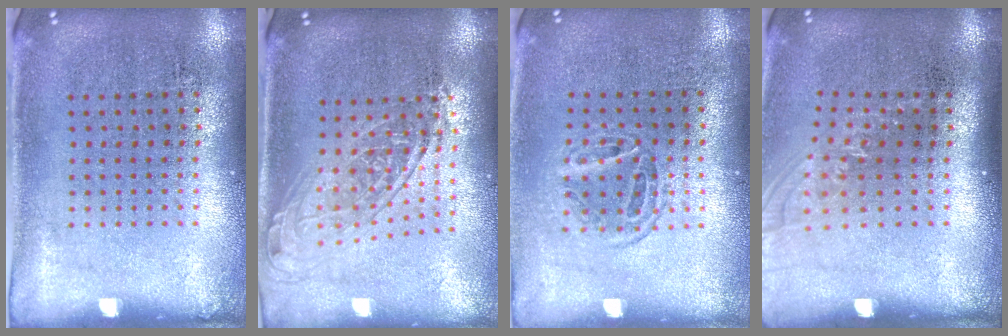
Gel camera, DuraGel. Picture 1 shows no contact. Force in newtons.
{"total": 1.8, "press": 1.4, "slide": 1.1}
{"total": 1.2, "press": 1.0, "slide": 0.5}
{"total": 1.1, "press": 0.9, "slide": 0.5}